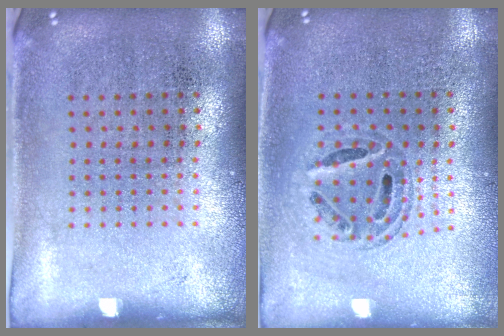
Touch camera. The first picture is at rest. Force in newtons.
{"total": 0.6, "press": 0.6, "slide": 0.2}